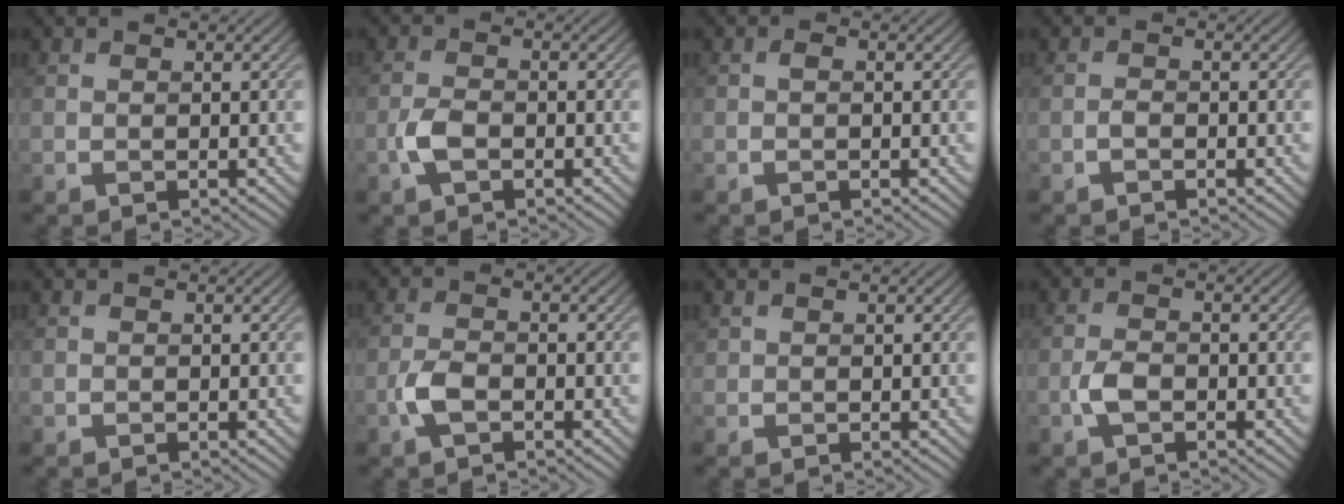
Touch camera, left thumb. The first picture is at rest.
{"total": 2.9, "force": [-1.3, 1.5, 2.1], "torque": [-0.048, 0.000, -0.033]}
{"total": 0.7, "force": [-0.2, 0.4, 0.5], "torque": [-0.010, 0.003, -0.003]}
{"total": 1.0, "force": [-0.7, 0.4, 0.6], "torque": [-0.011, 0.002, -0.014]}
{"total": 0.0}
{"total": 3.1, "force": [-1.5, 1.5, 2.3], "torque": [-0.054, 0.000, -0.037]}
{"total": 0.7, "force": [0.6, 0.3, 0.1], "torque": [-0.004, 0.000, 0.015]}
{"total": 2.6, "force": [-1.2, 1.3, 1.9], "torque": [-0.042, 0.001, -0.028]}